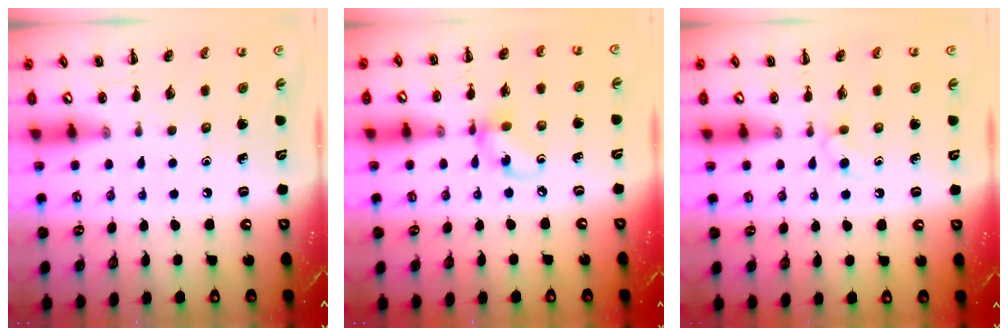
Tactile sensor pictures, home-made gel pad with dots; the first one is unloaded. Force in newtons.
{"total": 7.4, "press": 7.4, "slide": 0.9}
{"total": 2.6, "press": 2.3, "slide": 1.2}